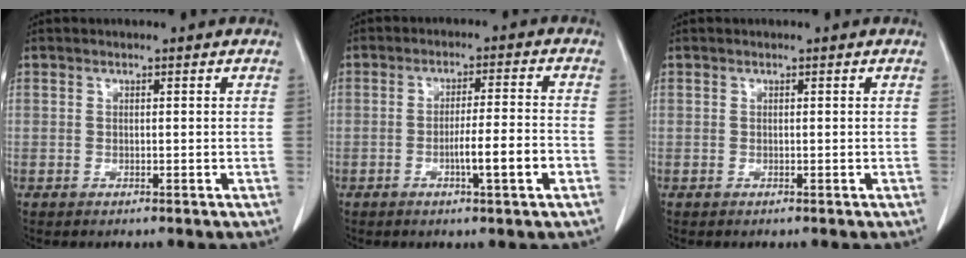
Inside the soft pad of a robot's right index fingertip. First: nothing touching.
{"total": 6.4, "force": [-2.4, -0.2, 5.9], "torque": [-0.092, 0.000, -0.036]}
{"total": 0.0}